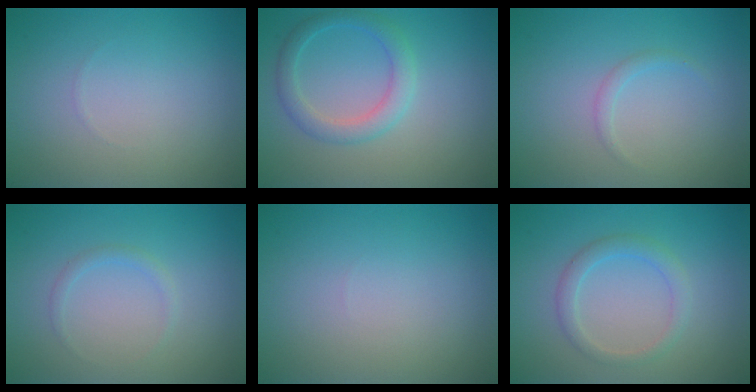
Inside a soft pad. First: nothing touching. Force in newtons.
{"total": 2.7, "press": 2.7, "slide": 0.1}
{"total": 0.9, "press": 0.9, "slide": 0.0}
{"total": 0.9, "press": 0.9, "slide": 0.0}
{"total": 0.0}
{"total": 2.1, "press": 2.1, "slide": 0.1}